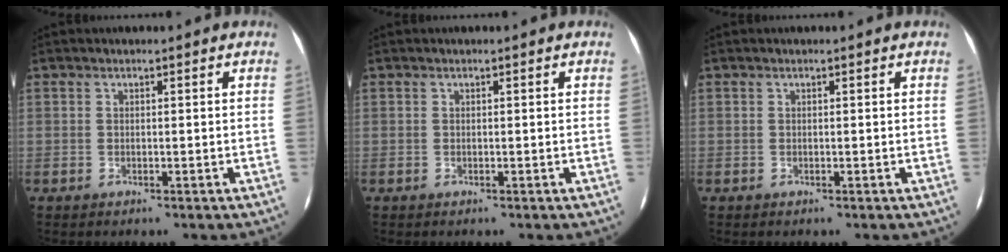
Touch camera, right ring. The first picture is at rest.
{"total": 0.0}
{"total": 0.0}